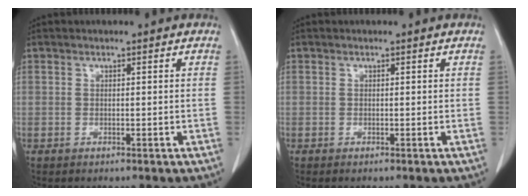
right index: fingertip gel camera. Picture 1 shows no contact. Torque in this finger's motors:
{"motor_torque": [-0.12, 0.09, -0.02, 0.02]}